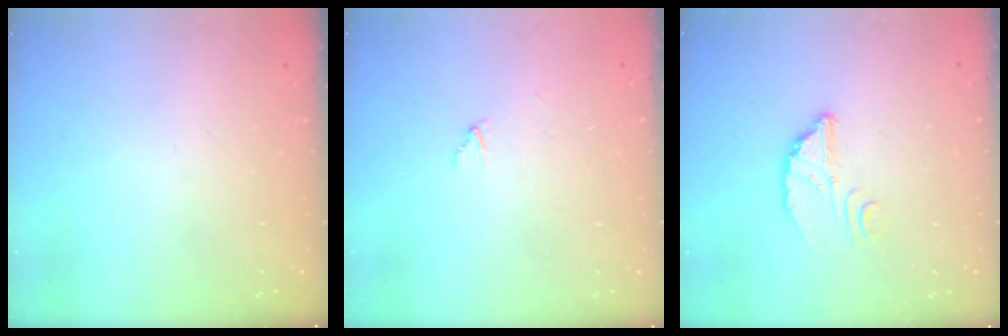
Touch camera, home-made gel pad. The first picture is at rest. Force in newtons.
{"total": 2.7, "press": 2.7, "slide": 0.1}
{"total": 3.8, "press": 3.8, "slide": 0.2}